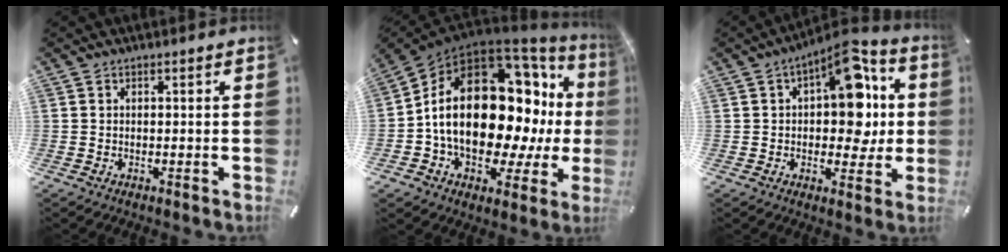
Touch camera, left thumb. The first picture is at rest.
{"total": 26.1, "force": [1.8, 16.2, 20.4], "torque": [-0.367, -0.028, 0.043]}
{"total": 14.3, "force": [3.8, 8.5, 10.9], "torque": [-0.137, -0.024, 0.065]}